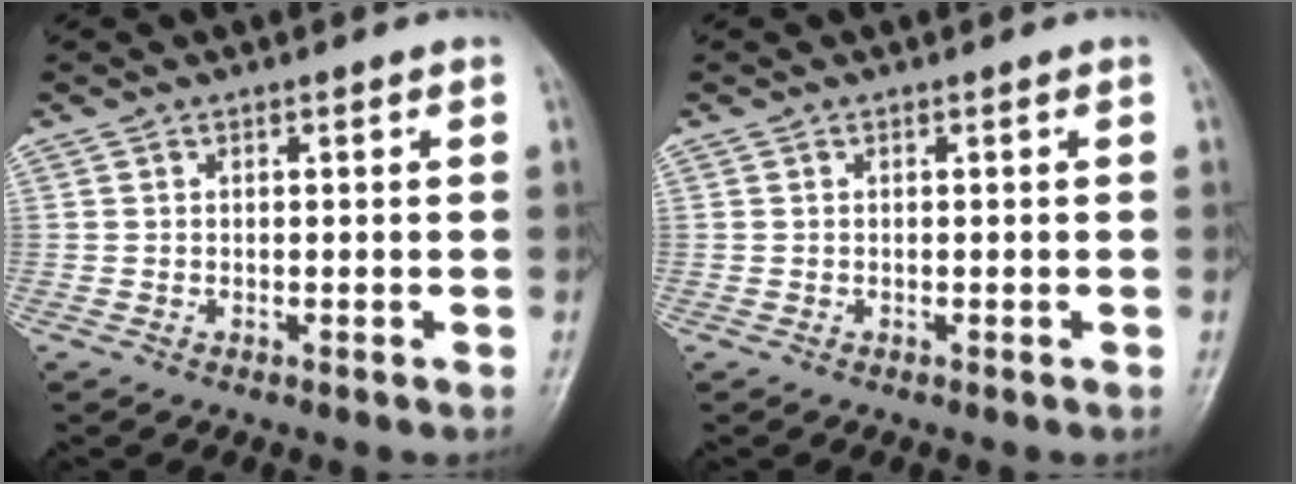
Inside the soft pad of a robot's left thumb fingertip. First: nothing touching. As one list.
[{"total": 0.0}]